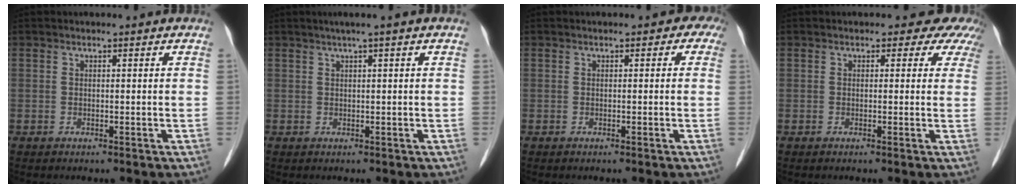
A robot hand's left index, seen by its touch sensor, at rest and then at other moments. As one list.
[{"total": 1.7, "force": [1.0, -0.4, 1.4], "torque": [-0.028, 0.007, 0.021]}, {"total": 1.9, "force": [0.0, 1.5, 1.1], "torque": [0.005, 0.011, -0.014]}, {"total": 4.9, "force": [3.9, 2.8, 0.9], "torque": [0.014, 0.001, 0.014]}]